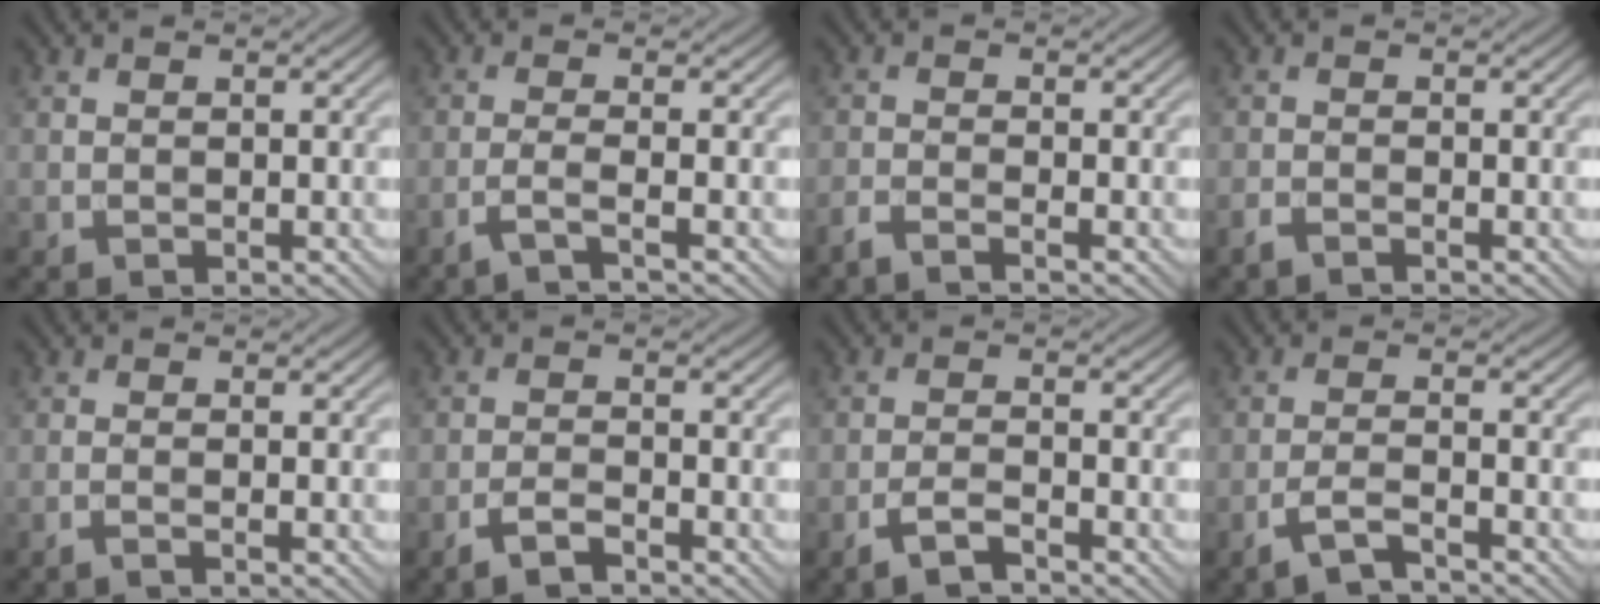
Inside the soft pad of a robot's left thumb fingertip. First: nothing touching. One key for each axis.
{"total": 2.8, "fx": -1.6, "fy": 0.2, "fz": 2.3, "tx": -0.034, "ty": 0.008, "tz": -0.052}
{"total": 2.4, "fx": -1.9, "fy": 0.2, "fz": 1.4, "tx": -0.027, "ty": -0.006, "tz": -0.051}
{"total": 1.6, "fx": -1.3, "fy": 0.2, "fz": 0.8, "tx": -0.019, "ty": -0.003, "tz": -0.031}
{"total": 1.4, "fx": -0.6, "fy": 0.1, "fz": 1.2, "tx": -0.018, "ty": 0.004, "tz": -0.023}
{"total": 2.8, "fx": -2.2, "fy": 0.5, "fz": 1.7, "tx": -0.039, "ty": 0.002, "tz": -0.048}
{"total": 3.1, "fx": -2.3, "fy": 0.6, "fz": 2.0, "tx": -0.042, "ty": 0.003, "tz": -0.053}
{"total": 3.9, "fx": -2.8, "fy": 0.7, "fz": 2.6, "tx": -0.048, "ty": 0.006, "tz": -0.067}